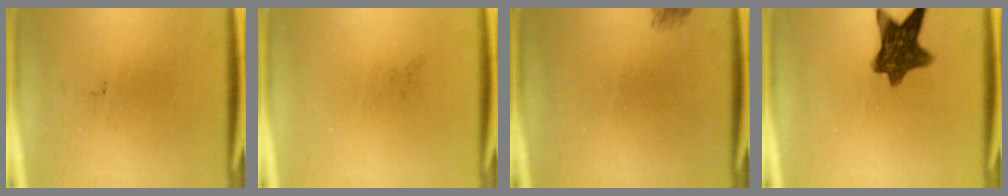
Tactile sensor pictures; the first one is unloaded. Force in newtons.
{"total": 0.0}
{"total": 1.2}
{"total": 9.5}